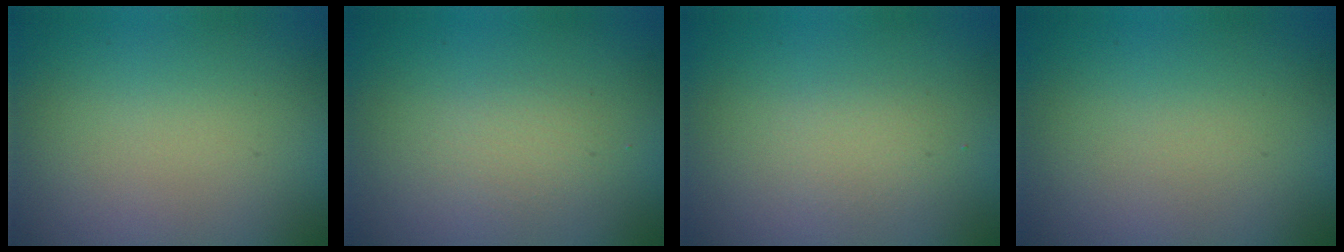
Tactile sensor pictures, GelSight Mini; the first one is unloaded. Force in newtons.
{"total": 1.4, "press": 1.4, "slide": 0.1}
{"total": 1.4, "press": 1.4, "slide": 0.1}
{"total": 0.0}